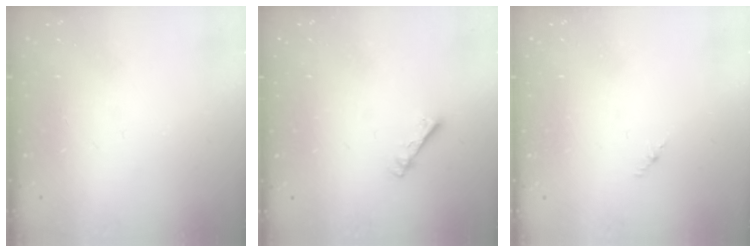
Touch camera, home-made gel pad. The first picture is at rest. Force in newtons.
{"total": 2.7, "press": 2.7, "slide": 0.4}
{"total": 1.2, "press": 1.1, "slide": 0.6}